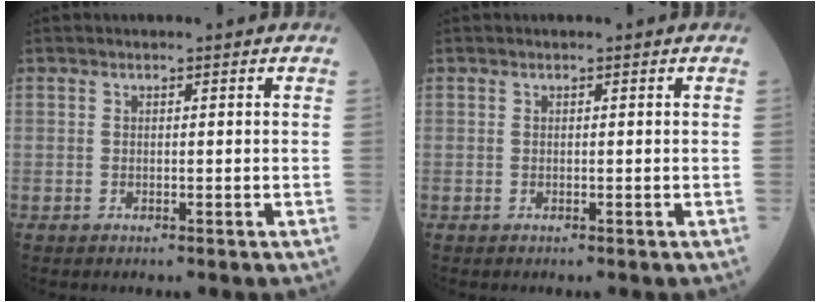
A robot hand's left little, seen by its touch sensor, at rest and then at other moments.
{"total": 0.0}